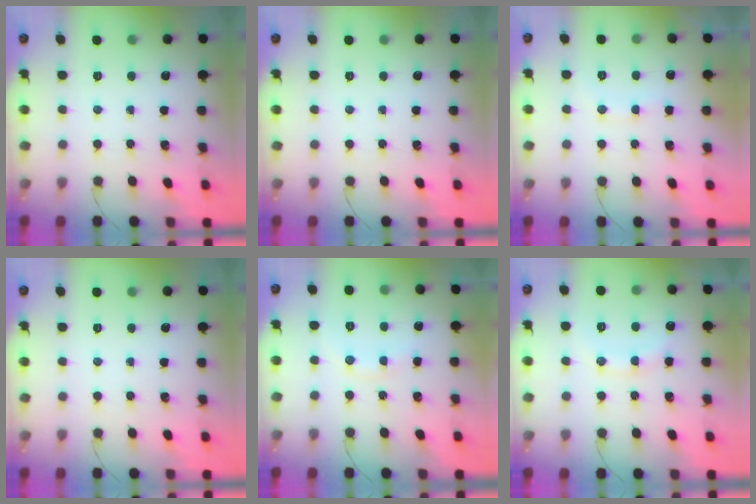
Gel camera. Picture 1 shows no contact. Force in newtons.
{"total": 0.0}
{"total": 7.5, "press": 7.3, "slide": 1.6}
{"total": 0.0}
{"total": 7.6, "press": 7.6, "slide": 0.9}
{"total": 10.9, "press": 10.8, "slide": 0.9}